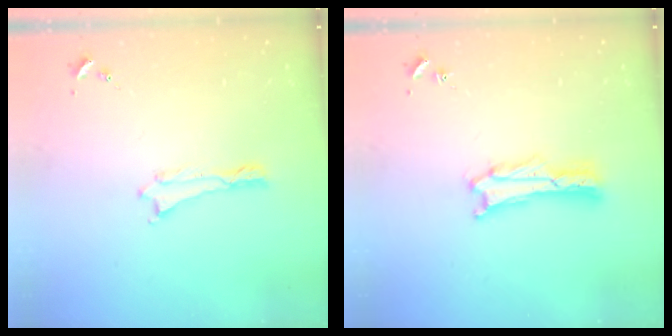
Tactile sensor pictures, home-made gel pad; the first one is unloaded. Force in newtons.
{"total": 1.7, "press": 1.7, "slide": 0.3}